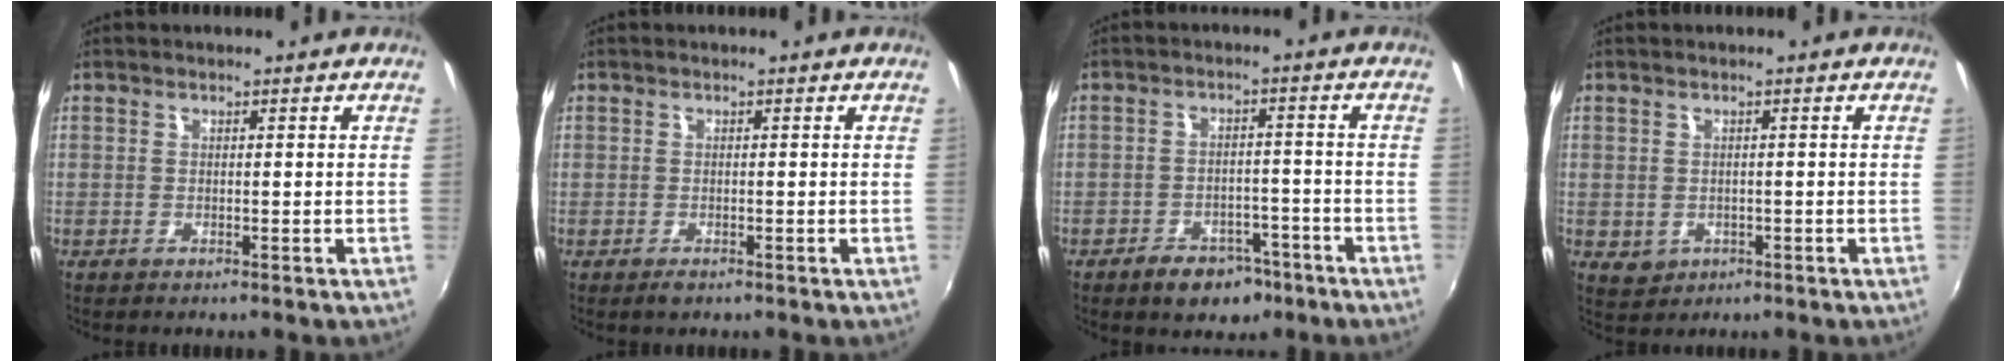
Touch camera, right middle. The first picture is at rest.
{"total": 1.1, "force": [-0.8, 0.7, 0.4], "torque": [-0.008, -0.002, -0.014]}
{"total": 7.7, "force": [-5.3, 4.6, 3.2], "torque": [-0.076, 0.013, -0.065]}
{"total": 2.6, "force": [-0.4, 2.3, 1.1], "torque": [-0.021, 0.000, 0.001]}